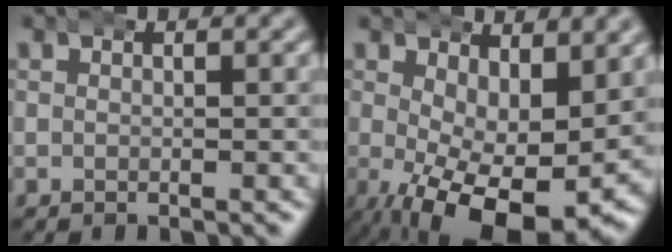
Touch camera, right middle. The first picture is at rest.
{"total": 10.0, "force": [-3.6, 3.9, 8.4], "torque": [-0.139, -0.050, -0.032]}